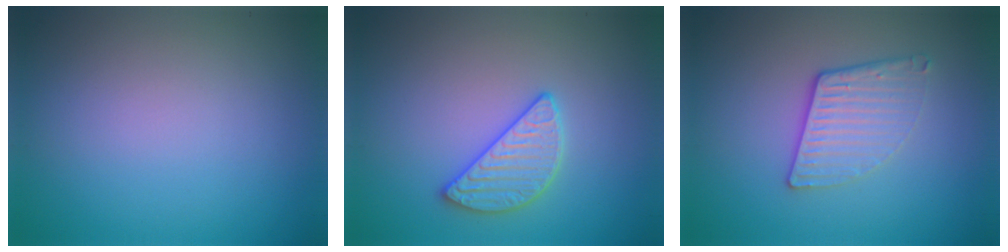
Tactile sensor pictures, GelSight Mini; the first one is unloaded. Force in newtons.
{"total": 2.7, "press": 2.7, "slide": 0.4}
{"total": 3.3, "press": 2.6, "slide": 1.9}